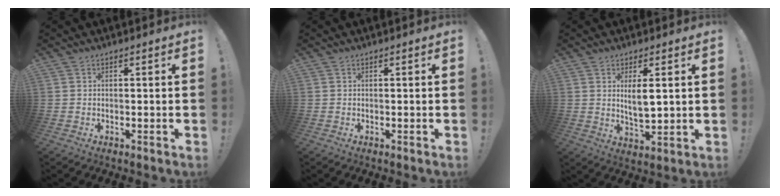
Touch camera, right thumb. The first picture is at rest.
{"total": 0.0}
{"total": 6.3, "force": [1.8, 2.1, 5.7], "torque": [-0.087, -0.010, 0.027]}